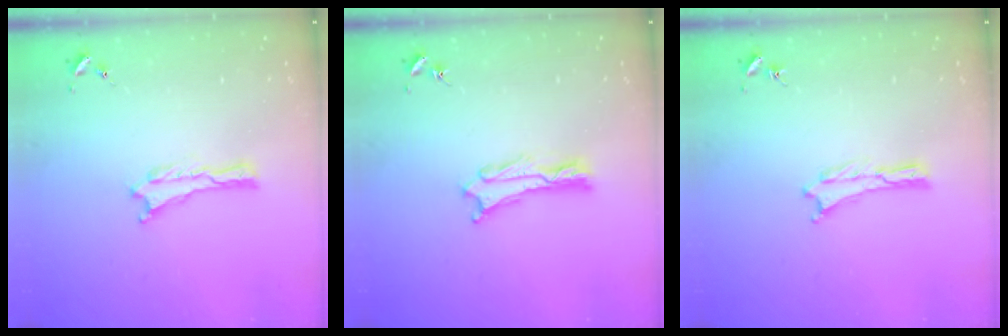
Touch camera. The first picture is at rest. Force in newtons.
{"total": 1.1, "press": 1.1, "slide": 0.2}
{"total": 0.0}